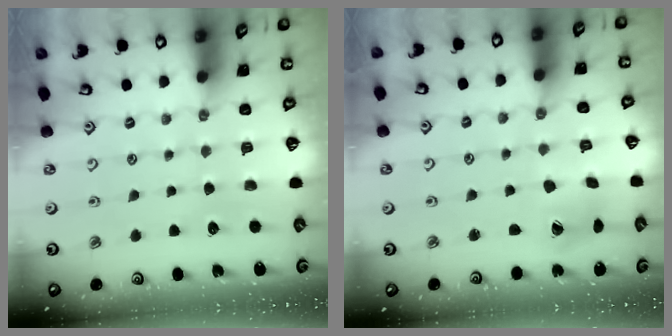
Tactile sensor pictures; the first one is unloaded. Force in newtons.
{"total": 4.9, "press": 4.9, "slide": 0.5}